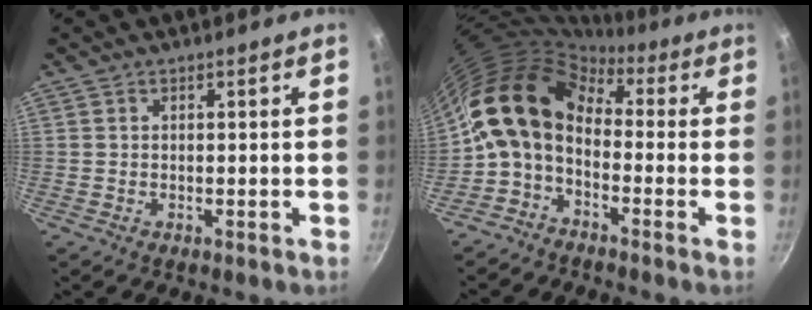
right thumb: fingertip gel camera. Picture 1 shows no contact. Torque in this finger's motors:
{"motor_torque": [1.35, 3.65, 1.44, -1.33, 0.58]}